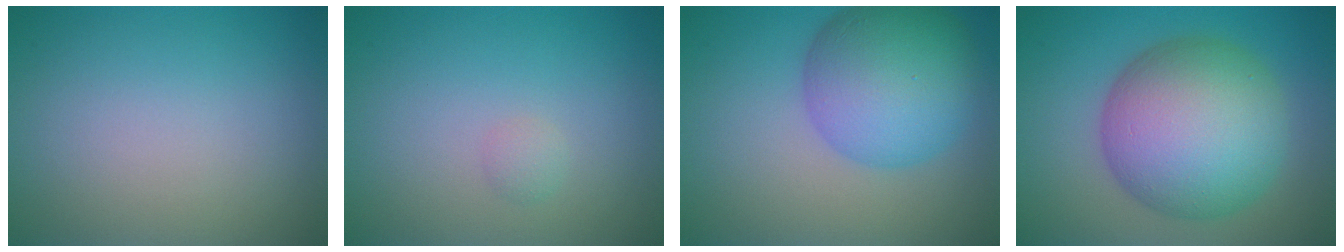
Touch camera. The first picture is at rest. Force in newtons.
{"total": 0.7, "press": 0.7, "slide": 0.0}
{"total": 9.0, "press": 9.0, "slide": 0.3}
{"total": 12.2, "press": 12.2, "slide": 0.3}